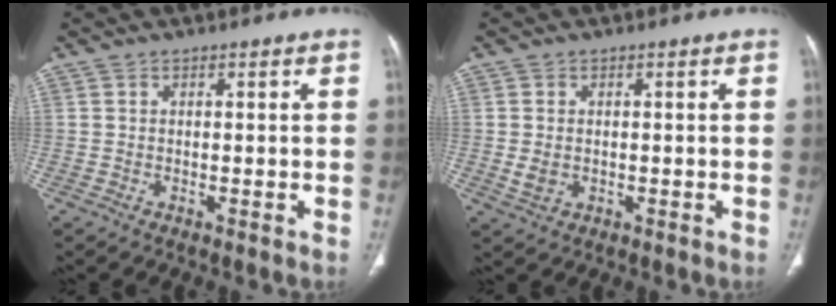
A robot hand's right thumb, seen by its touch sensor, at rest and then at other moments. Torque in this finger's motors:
{"motor_torque": [-0.31, 0.32, 0.61, 0.19, 0.02]}